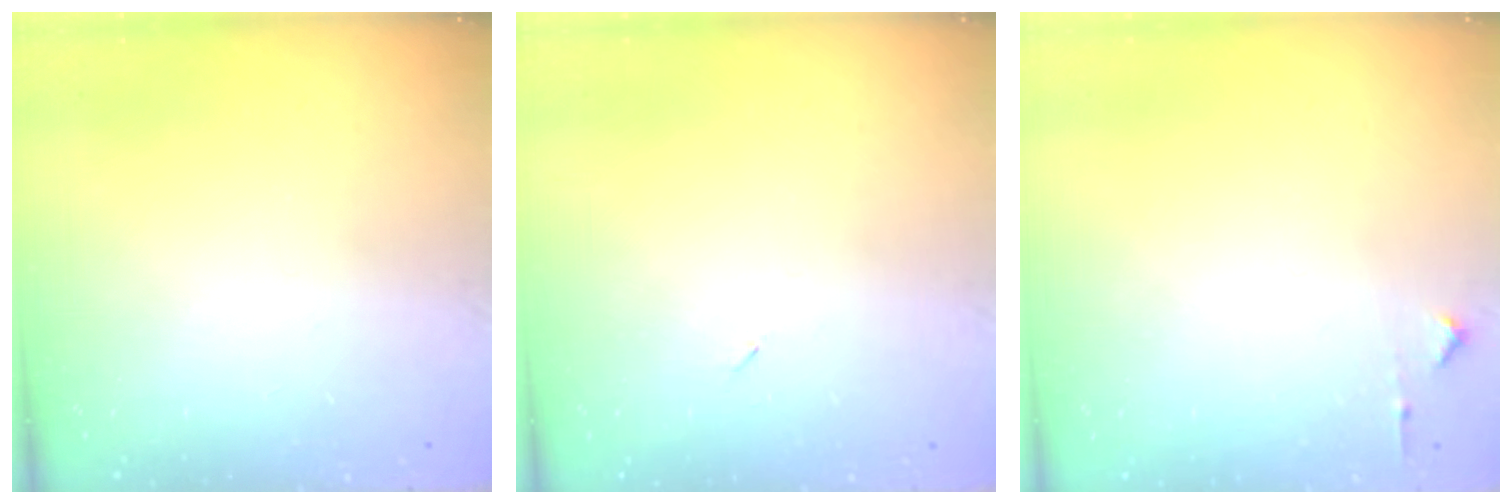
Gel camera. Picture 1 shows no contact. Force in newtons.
{"total": 2.6, "press": 2.3, "slide": 1.2}
{"total": 5.1, "press": 5.0, "slide": 0.8}